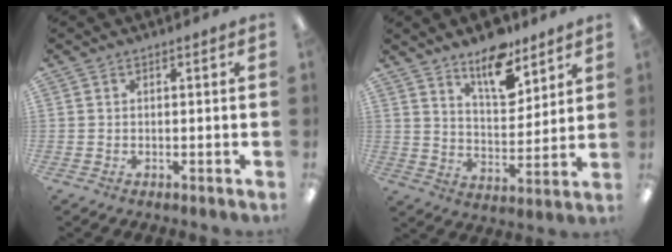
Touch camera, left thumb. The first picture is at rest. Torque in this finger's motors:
{"motor_torque": [-0.07, 0.00, 0.22, -0.20, 0.05]}